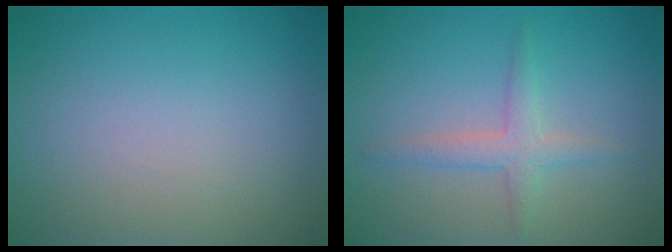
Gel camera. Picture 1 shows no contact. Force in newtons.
{"total": 2.2, "press": 2.2, "slide": 0.1}